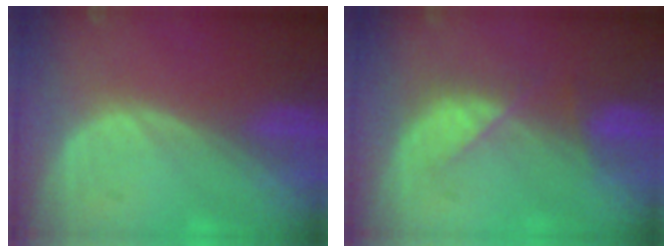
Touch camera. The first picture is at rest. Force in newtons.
{"total": 4.1, "press": 4.1, "slide": 0.5}